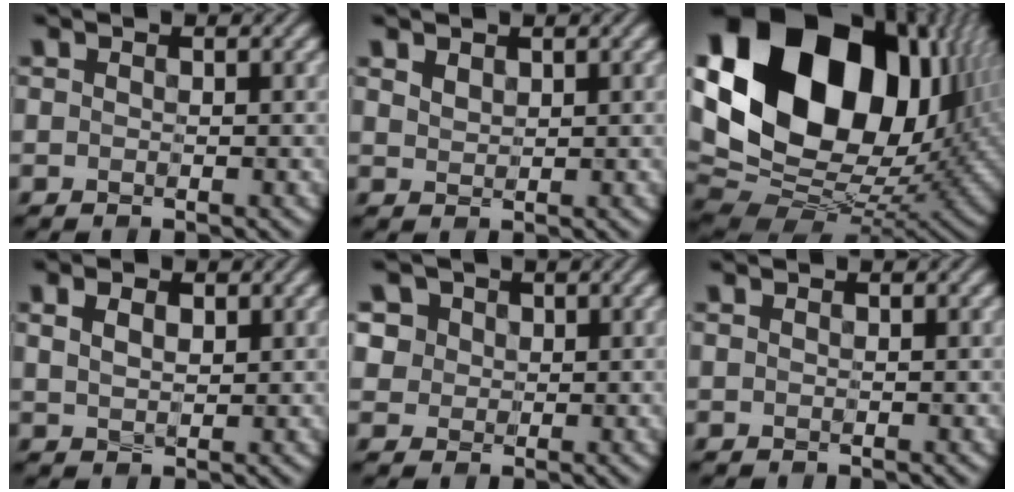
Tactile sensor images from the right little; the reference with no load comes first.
{"total": 1.4, "force": [0.9, 0.8, 0.6], "torque": [-0.017, -0.002, 0.023]}
{"total": 21.6, "force": [6.4, 14.8, 14.4], "torque": [-0.307, 0.023, 0.124]}
{"total": 2.1, "force": [0.7, 1.3, 1.5], "torque": [-0.034, 0.000, 0.017]}
{"total": 3.8, "force": [1.6, 3.2, 1.3], "torque": [-0.053, 0.000, 0.035]}
{"total": 0.0}